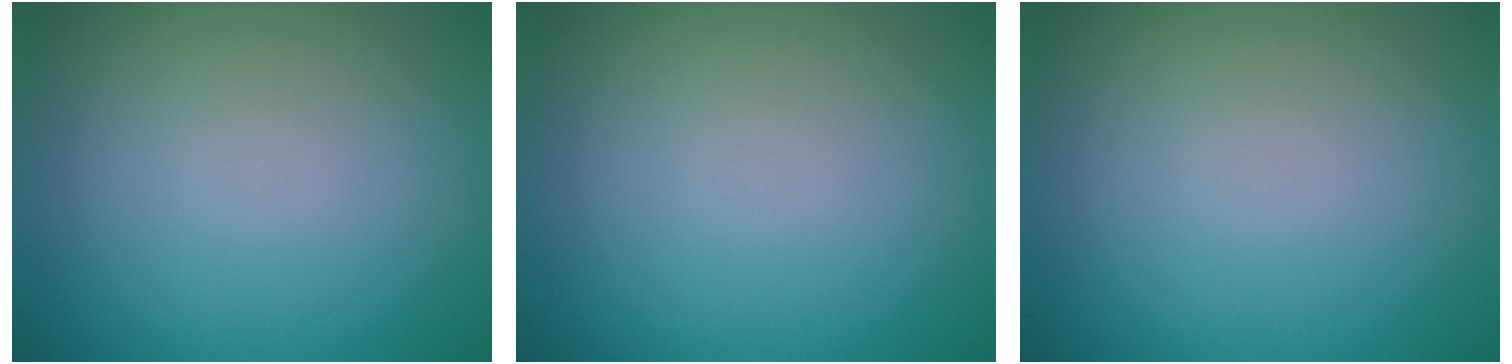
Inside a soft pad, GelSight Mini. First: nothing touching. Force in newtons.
{"total": 0.0}
{"total": 0.0}